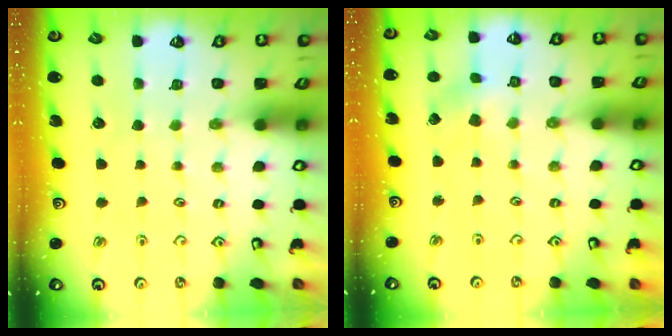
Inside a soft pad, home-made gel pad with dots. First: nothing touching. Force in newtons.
{"total": 2.9, "press": 2.8, "slide": 0.8}